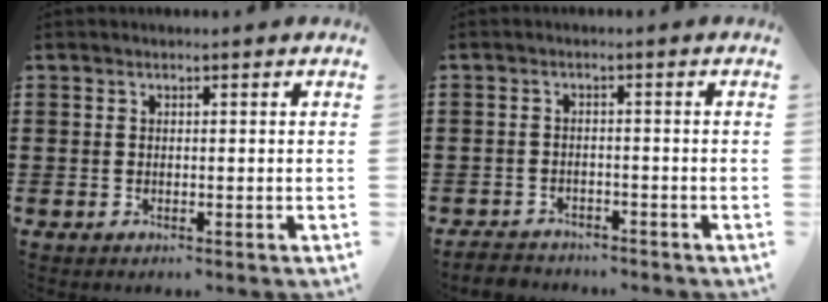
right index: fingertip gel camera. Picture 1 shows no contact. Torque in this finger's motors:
{"motor_torque": [-0.38, 0.51, -1.05, -0.21]}